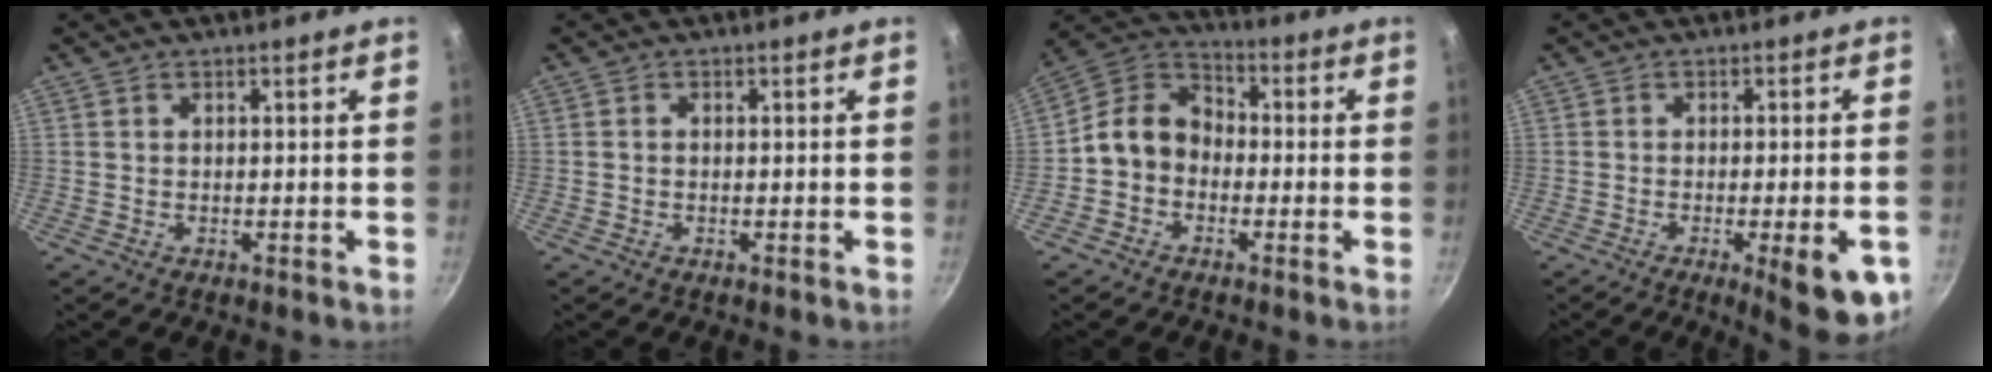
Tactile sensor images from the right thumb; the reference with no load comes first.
{"total": 0.5, "force": [-0.2, 0.4, 0.3], "torque": [-0.006, 0.003, -0.004]}
{"total": 9.2, "force": [-1.8, 7.5, 5.1], "torque": [-0.058, 0.041, -0.059]}
{"total": 10.8, "force": [-4.2, 2.5, 9.7], "torque": [-0.104, 0.010, -0.050]}